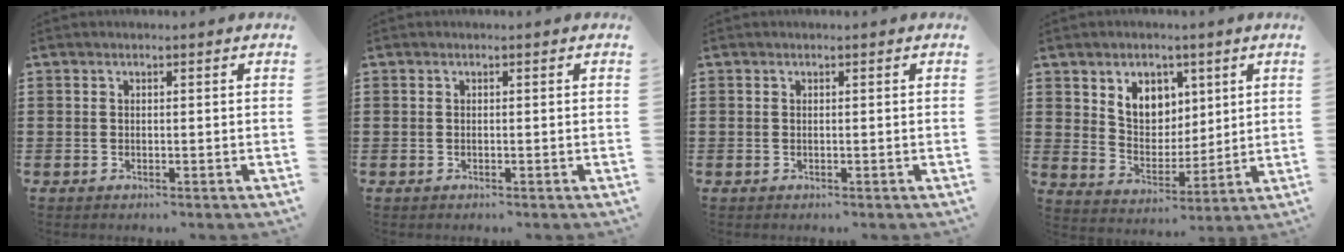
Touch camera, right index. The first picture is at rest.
{"total": 0.0}
{"total": 0.0}
{"total": 6.7, "force": [3.6, 5.1, 2.1], "torque": [-0.063, 0.002, 0.066]}